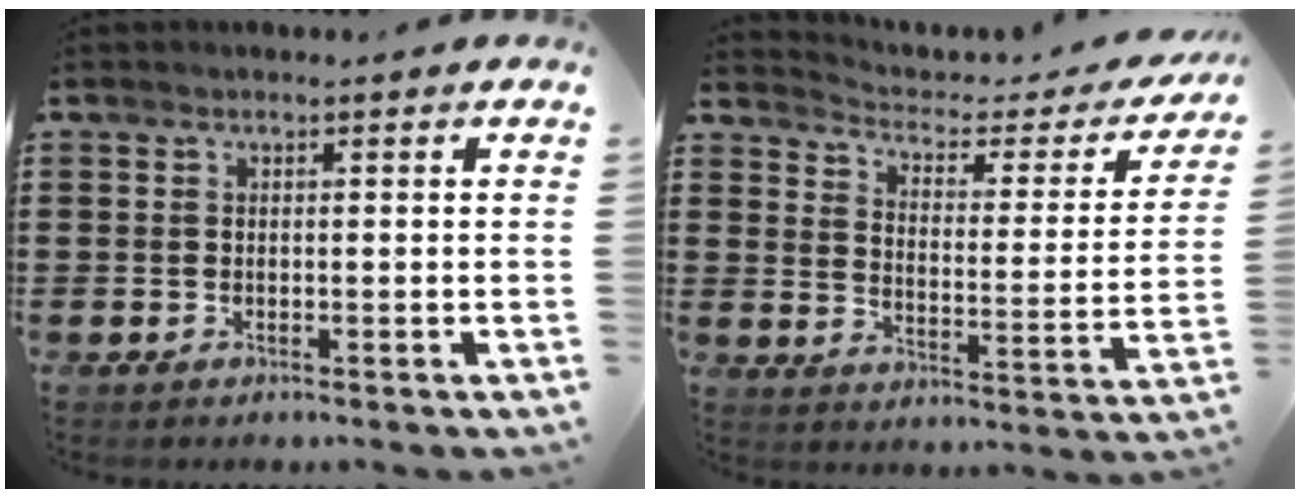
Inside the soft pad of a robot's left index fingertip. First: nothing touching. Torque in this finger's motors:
{"motor_torque": [1.00, -1.14, 0.23, 0.01]}